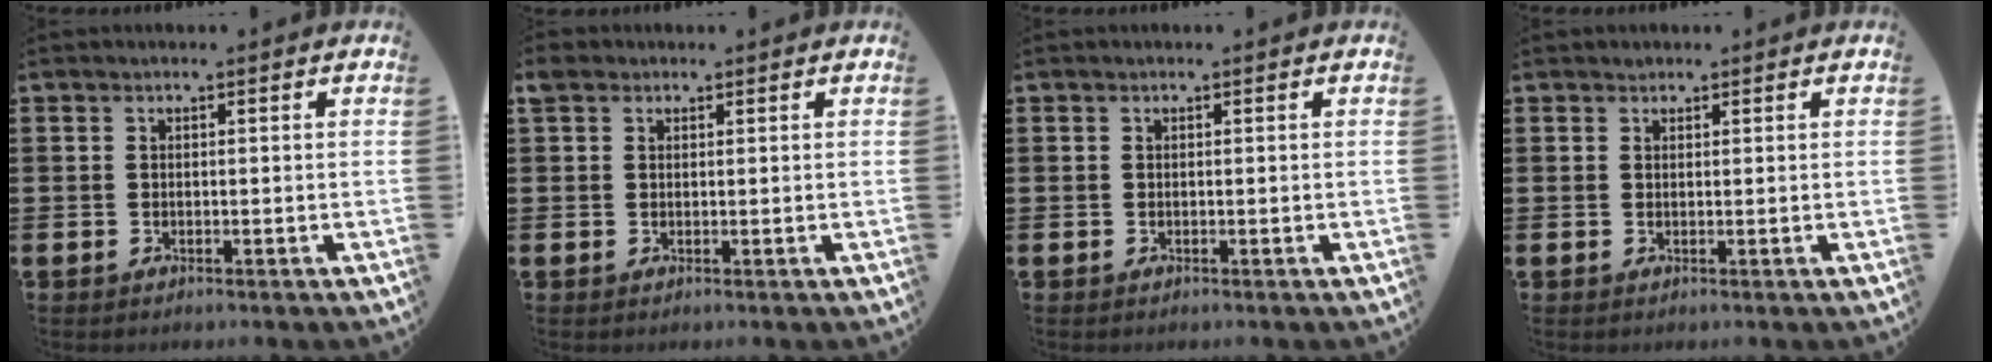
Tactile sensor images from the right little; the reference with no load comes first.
{"total": 1.4, "force": [1.0, 1.0, 0.3], "torque": [0.007, 0.001, 0.016]}
{"total": 0.0}
{"total": 0.7, "force": [0.6, 0.4, 0.1], "torque": [0.015, -0.004, 0.008]}